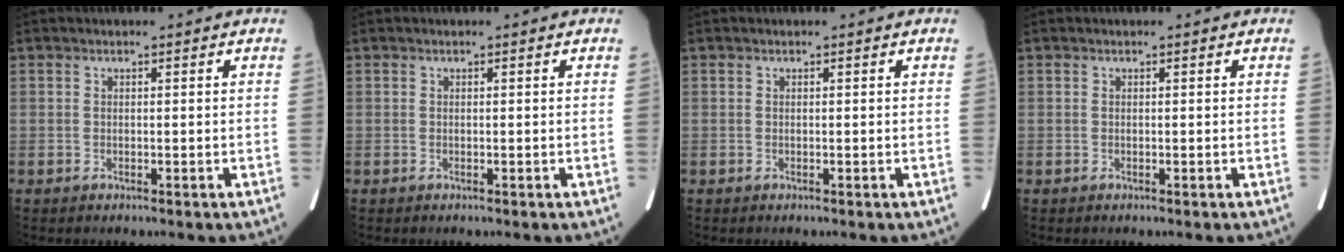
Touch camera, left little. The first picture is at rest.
{"total": 0.0}
{"total": 0.0}
{"total": 0.0}